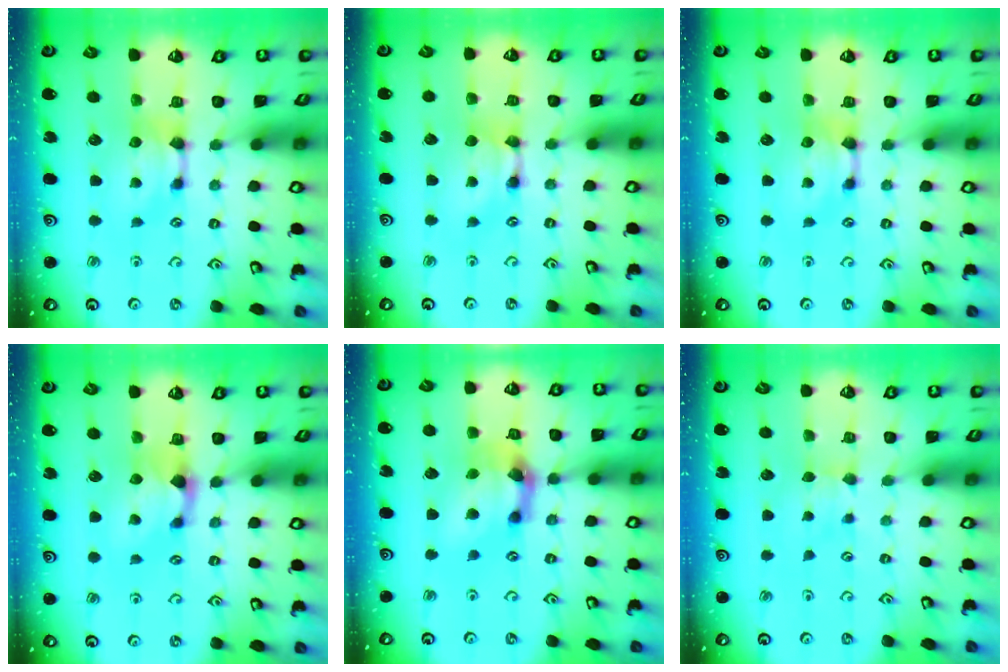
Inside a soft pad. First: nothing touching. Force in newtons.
{"total": 1.5, "press": 1.5, "slide": 0.2}
{"total": 0.0}
{"total": 1.3, "press": 0.4, "slide": 1.2}
{"total": 6.2, "press": 5.7, "slide": 2.6}
{"total": 2.6, "press": 2.6, "slide": 0.5}